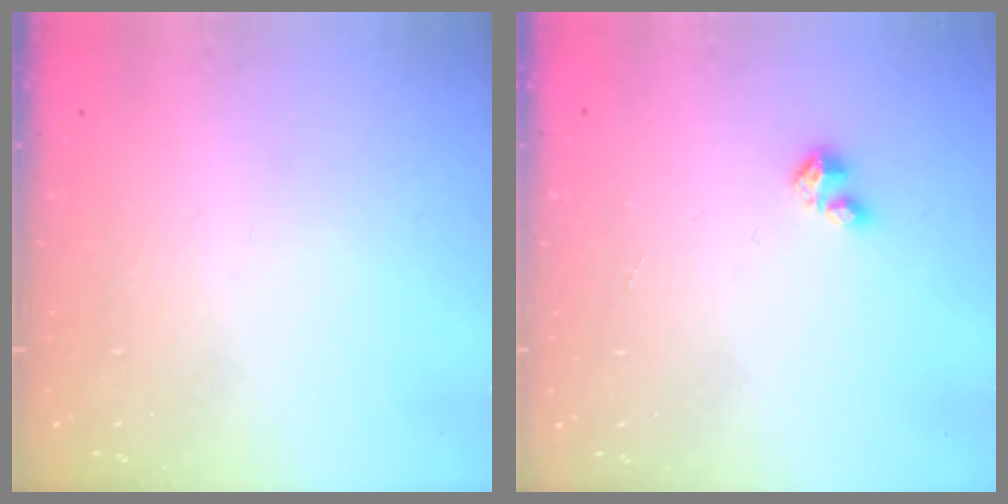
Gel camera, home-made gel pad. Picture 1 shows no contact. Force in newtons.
{"total": 2.1, "press": 2.1, "slide": 0.2}